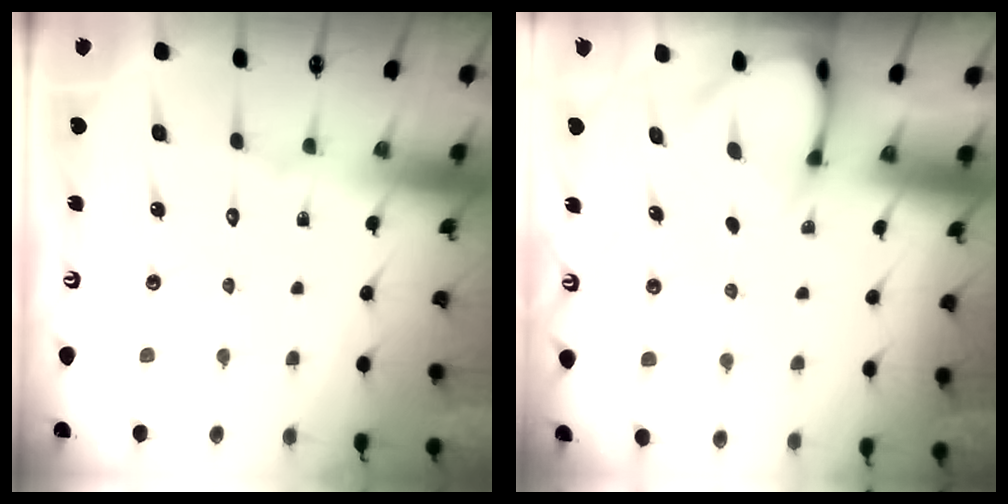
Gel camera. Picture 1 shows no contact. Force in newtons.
{"total": 3.2, "press": 3.2, "slide": 0.2}